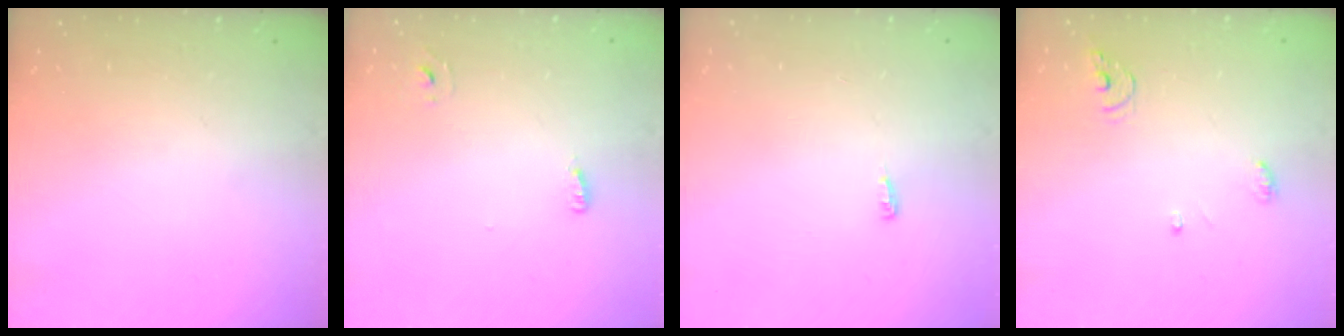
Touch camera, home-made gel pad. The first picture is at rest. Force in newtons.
{"total": 2.6, "press": 2.5, "slide": 0.6}
{"total": 3.4, "press": 3.3, "slide": 0.7}
{"total": 4.0, "press": 4.0, "slide": 0.4}